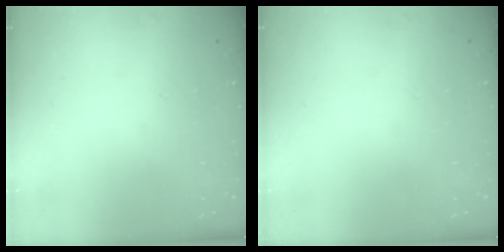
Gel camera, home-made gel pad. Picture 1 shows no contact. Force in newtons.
{"total": 0.0}